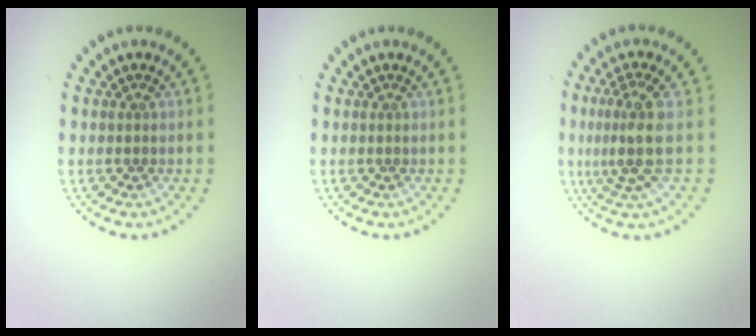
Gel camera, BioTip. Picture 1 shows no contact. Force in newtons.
{"total": 0.0}
{"total": 3.3, "press": 2.5, "slide": 2.1}